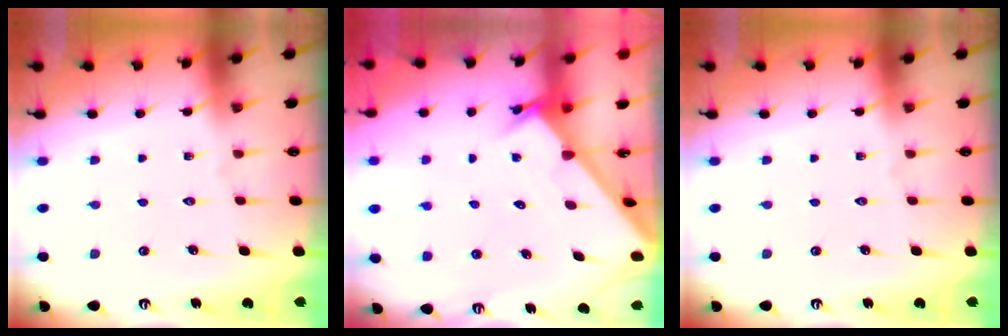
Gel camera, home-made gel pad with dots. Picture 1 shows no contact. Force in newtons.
{"total": 2.4, "press": 2.4, "slide": 0.2}
{"total": 0.0}